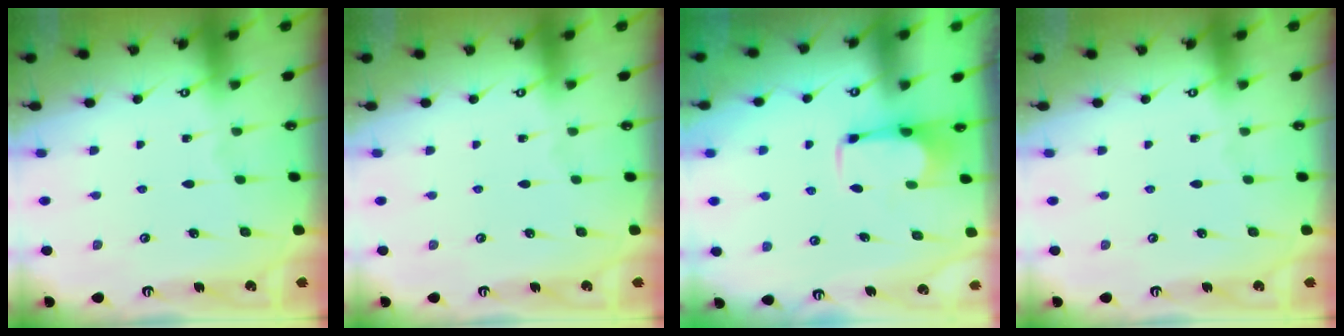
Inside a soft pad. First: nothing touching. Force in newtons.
{"total": 0.0}
{"total": 2.6, "press": 2.5, "slide": 1.0}
{"total": 0.0}